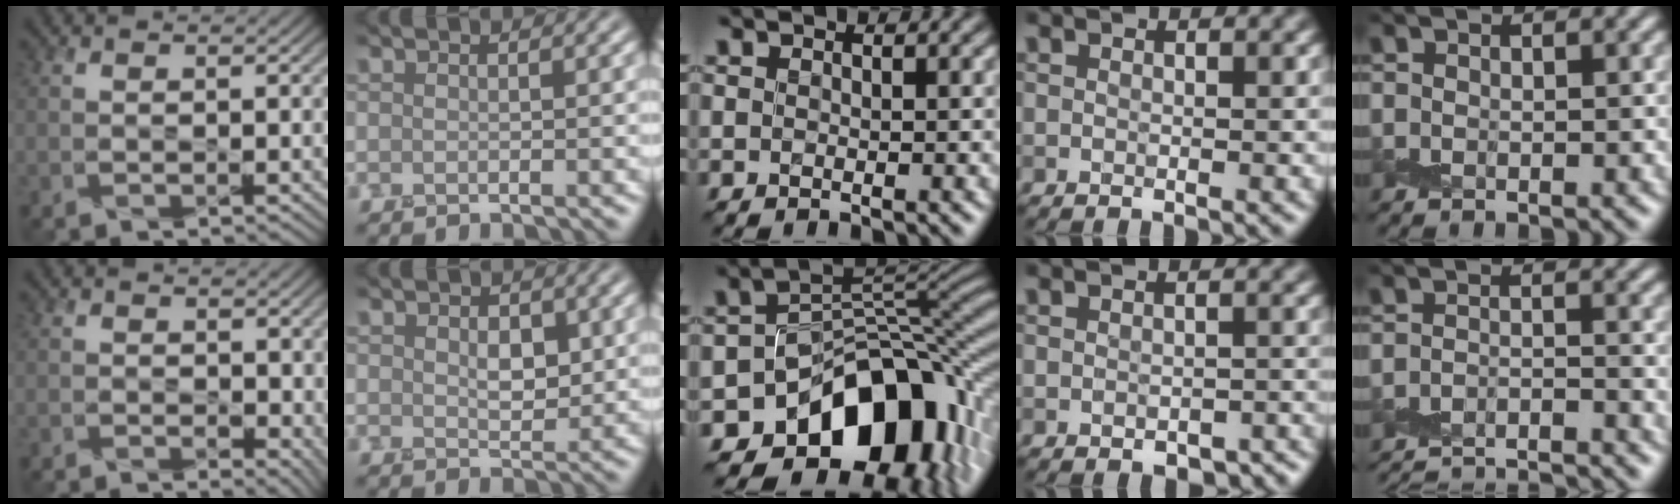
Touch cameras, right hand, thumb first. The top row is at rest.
{"thumb": {"total": 3.5, "force": [0.4, 2.4, 2.6], "torque": [-0.039, -0.013, 0.012]}, "index": {"total": 1.7, "force": [0.7, 1.2, 1.1], "torque": [-0.021, 0.004, 0.019]}, "middle": {"total": 12.2, "force": [-5.6, 7.9, 7.5], "torque": [-0.088, -0.006, -0.094]}, "ring": {"total": 2.6, "force": [-1.4, 1.5, 1.6], "torque": [-0.019, -0.009, -0.011]}, "little": {"total": 10.1, "force": [-9.9, 1.4, 1.2], "torque": [-0.005, -0.007, -0.148]}}